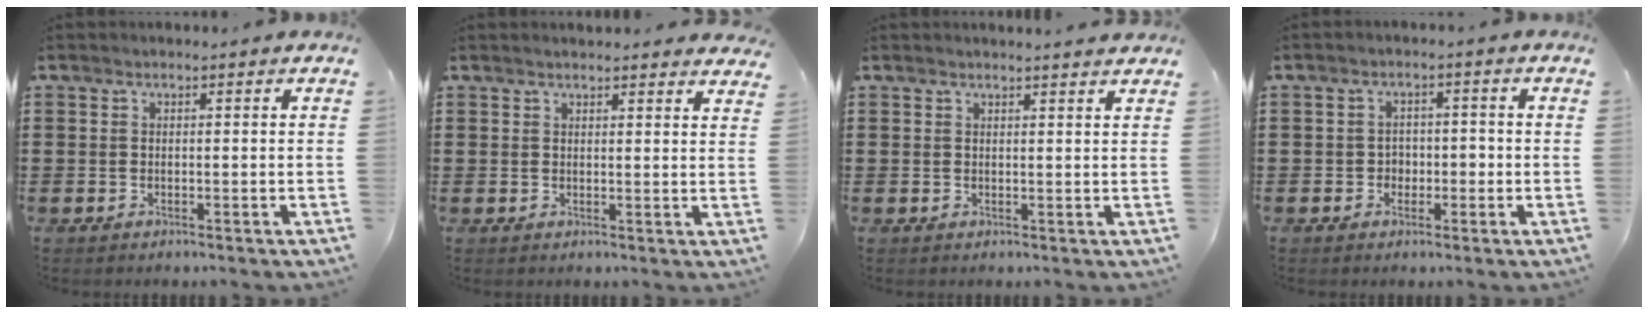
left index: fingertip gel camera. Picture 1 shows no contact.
{"total": 1.8, "force": [1.7, 0.1, 0.3], "torque": [-0.010, 0.001, 0.034]}
{"total": 1.6, "force": [1.5, -0.1, 0.3], "torque": [-0.010, 0.000, 0.030]}
{"total": 2.5, "force": [-0.9, 2.1, 1.0], "torque": [-0.027, 0.006, -0.024]}